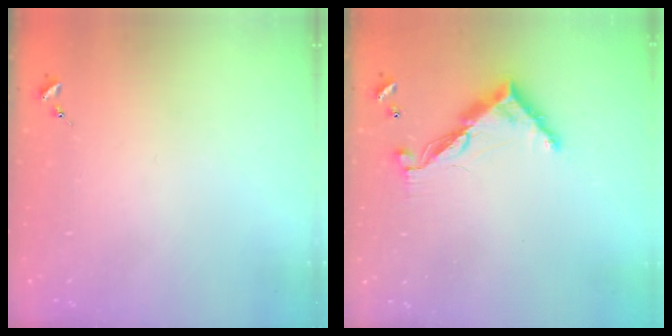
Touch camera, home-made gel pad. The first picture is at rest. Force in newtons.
{"total": 9.9, "press": 9.9, "slide": 0.2}